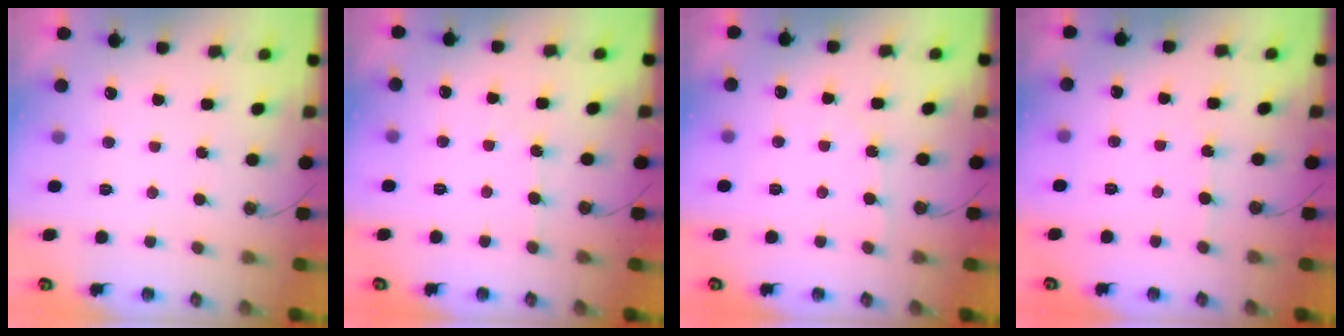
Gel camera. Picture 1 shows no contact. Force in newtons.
{"total": 2.8, "press": 2.8, "slide": 0.5}
{"total": 4.5, "press": 4.5, "slide": 0.7}
{"total": 2.8, "press": 2.8, "slide": 0.4}